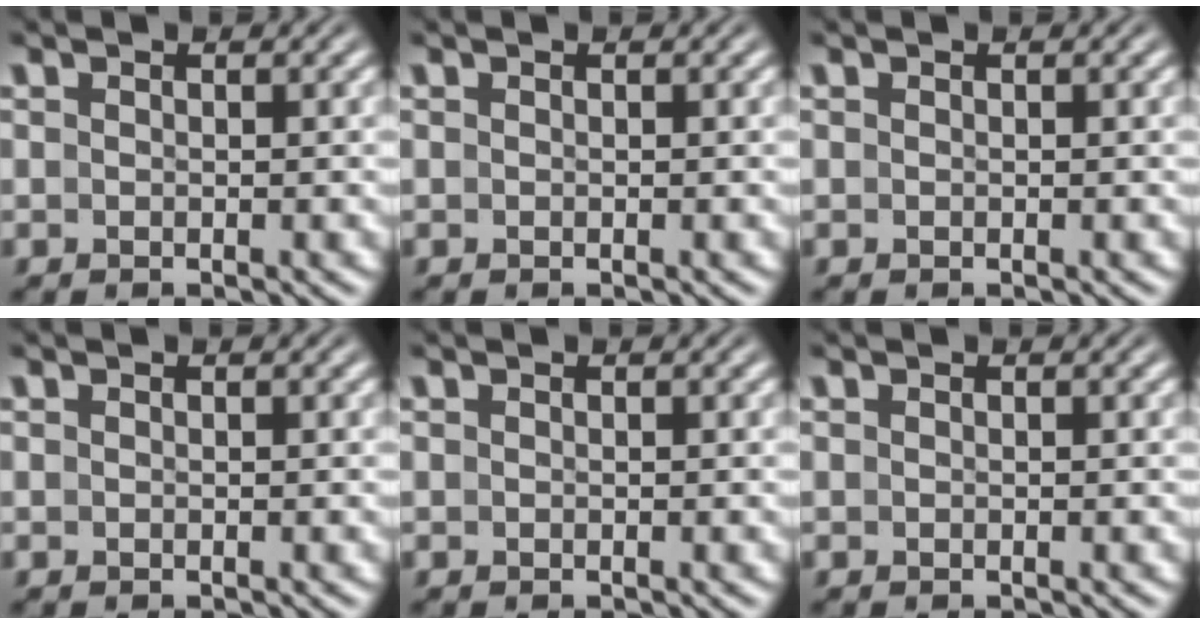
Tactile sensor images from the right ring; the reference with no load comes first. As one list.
[{"total": 0.0}, {"total": 0.0}, {"total": 0.0}, {"total": 0.0}, {"total": 0.0}]